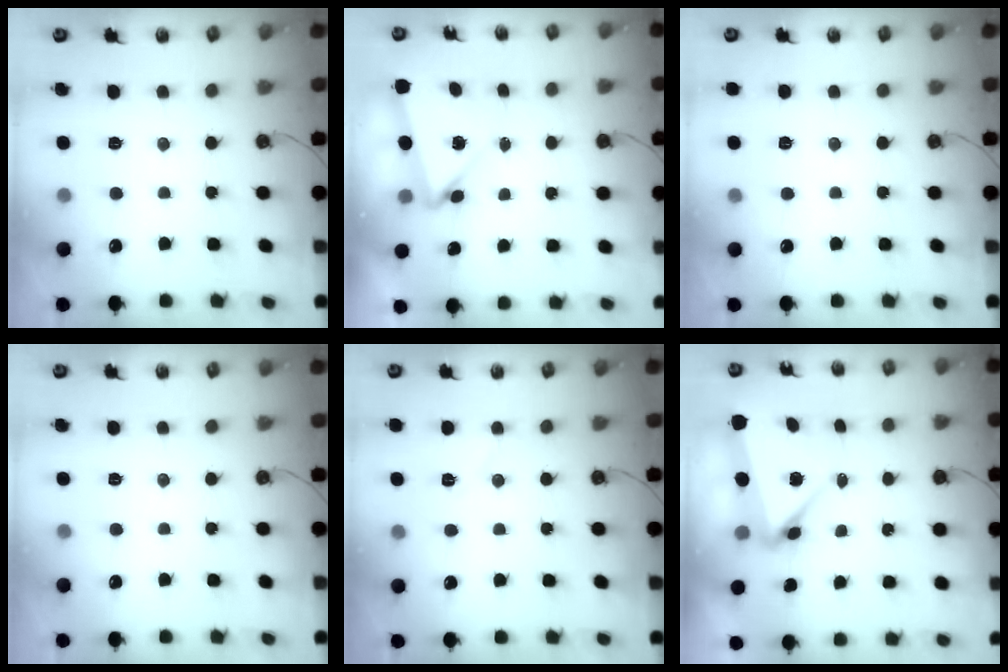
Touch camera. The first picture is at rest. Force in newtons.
{"total": 5.5, "press": 5.4, "slide": 1.1}
{"total": 2.8, "press": 2.5, "slide": 1.1}
{"total": 0.0}
{"total": 5.3, "press": 4.6, "slide": 2.7}
{"total": 6.3, "press": 5.5, "slide": 3.0}